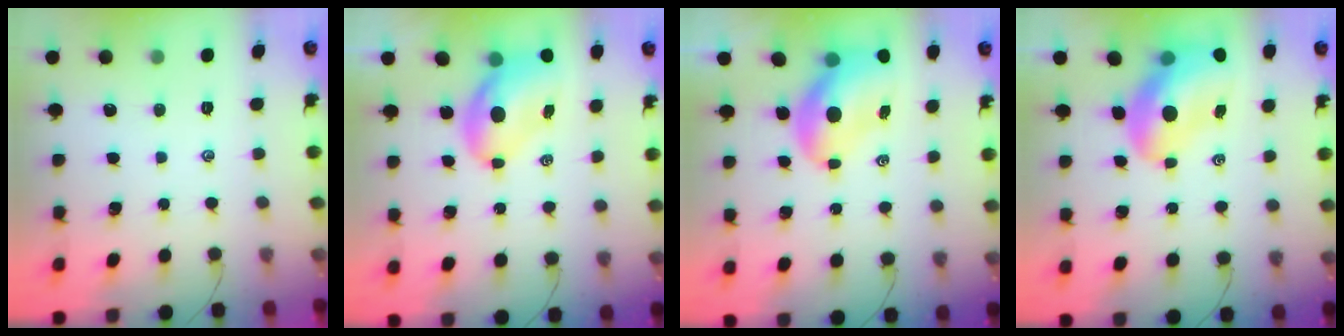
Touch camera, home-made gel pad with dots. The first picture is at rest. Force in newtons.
{"total": 7.9, "press": 7.7, "slide": 1.7}
{"total": 8.3, "press": 8.0, "slide": 2.4}
{"total": 13.5, "press": 12.9, "slide": 4.0}